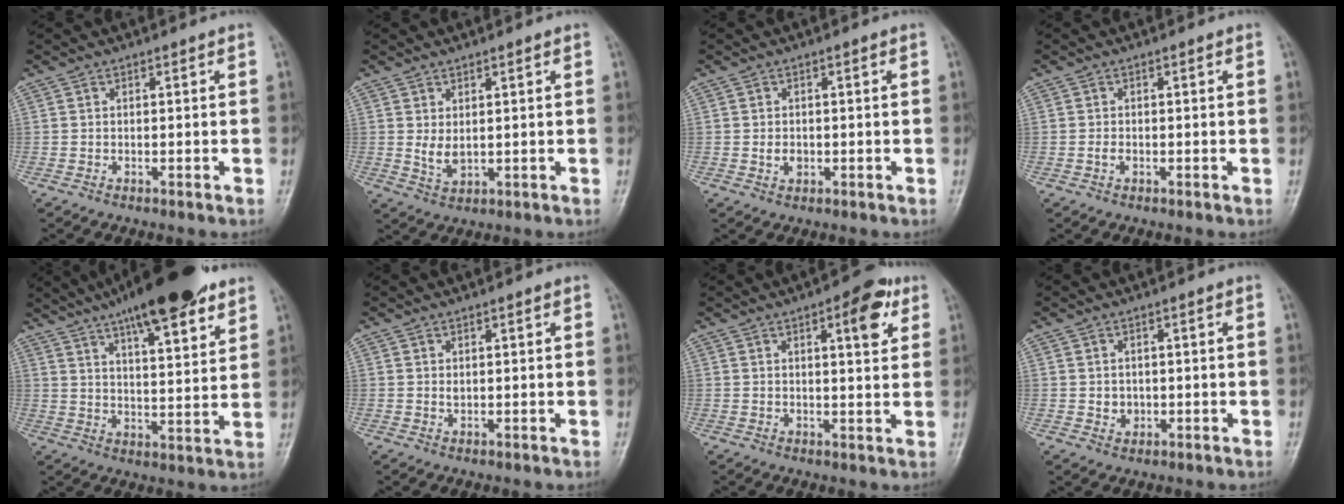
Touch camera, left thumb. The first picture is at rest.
{"total": 3.5, "force": [0.8, 1.9, 2.9], "torque": [-0.045, -0.013, 0.022]}
{"total": 2.0, "force": [-0.3, 1.5, 1.3], "torque": [-0.017, 0.001, -0.004]}
{"total": 1.1, "force": [-0.3, 0.7, 0.8], "torque": [-0.015, 0.000, -0.008]}
{"total": 19.3, "force": [12.8, 5.0, 13.5], "torque": [-0.188, -0.038, 0.199]}
{"total": 1.1, "force": [0.5, 0.6, 0.9], "torque": [-0.013, -0.001, 0.011]}
{"total": 7.4, "force": [3.3, 2.6, 6.0], "torque": [-0.064, -0.009, 0.038]}
{"total": 2.2, "force": [-0.1, 1.9, 1.0], "torque": [-0.007, 0.002, 0.004]}